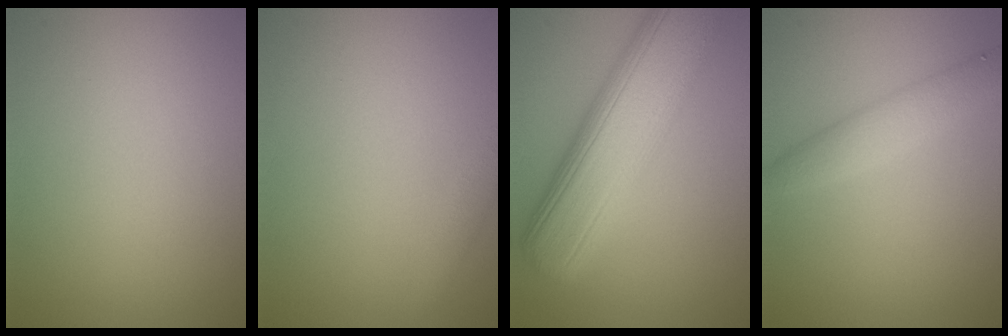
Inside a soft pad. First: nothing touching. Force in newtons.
{"total": 1.9, "press": 1.9, "slide": 0.1}
{"total": 10.4, "press": 10.4, "slide": 0.3}
{"total": 2.8, "press": 2.8, "slide": 0.2}